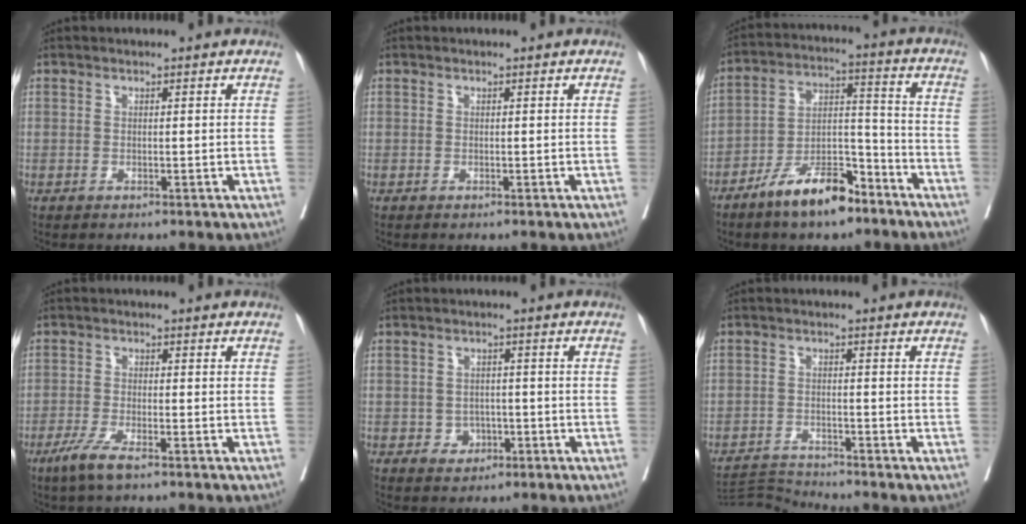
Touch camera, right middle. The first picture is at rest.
{"total": 0.0}
{"total": 11.3, "force": [-8.2, 3.7, 6.9], "torque": [-0.124, 0.009, -0.149]}
{"total": 4.3, "force": [-2.9, 0.5, 3.2], "torque": [-0.068, -0.009, -0.057]}
{"total": 2.9, "force": [-1.2, 2.4, 1.1], "torque": [-0.008, 0.008, -0.012]}
{"total": 4.4, "force": [-4.0, -1.6, -0.9], "torque": [0.011, -0.013, -0.074]}